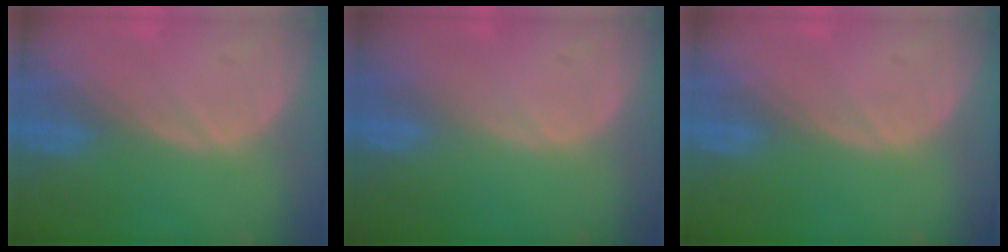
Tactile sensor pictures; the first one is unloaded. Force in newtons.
{"total": 0.0}
{"total": 0.0}